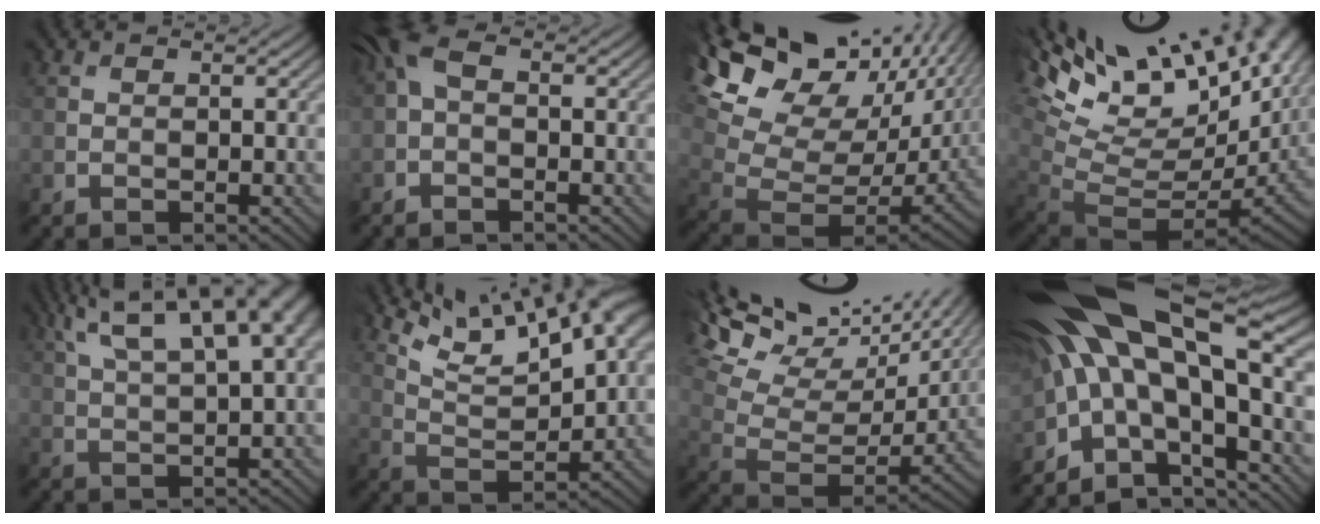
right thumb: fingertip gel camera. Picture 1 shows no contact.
{"total": 3.3, "force": [-0.3, 1.7, 2.8], "torque": [-0.068, 0.011, -0.014]}
{"total": 18.4, "force": [10.9, 9.8, 11.1], "torque": [-0.223, 0.036, 0.207]}
{"total": 17.6, "force": [8.2, 6.9, 13.9], "torque": [-0.201, 0.030, 0.176]}
{"total": 12.9, "force": [6.6, 4.2, 10.3], "torque": [-0.192, 0.028, 0.108]}
{"total": 13.6, "force": [8.6, 4.1, 9.7], "torque": [-0.167, 0.017, 0.133]}
{"total": 17.9, "force": [13.5, 6.1, 10.0], "torque": [-0.232, 0.031, 0.206]}
{"total": 17.3, "force": [-0.1, 7.4, 15.6], "torque": [-0.269, -0.003, 0.015]}